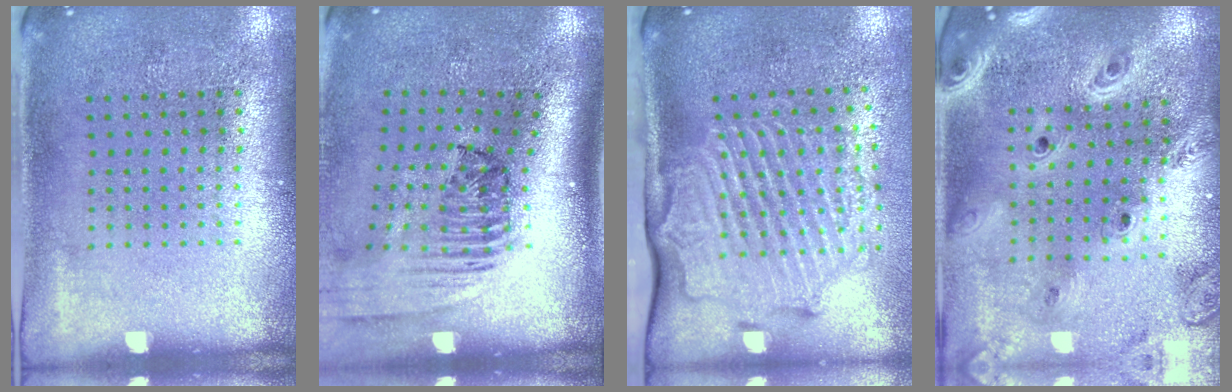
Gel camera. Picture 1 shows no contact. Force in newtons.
{"total": 2.4, "press": 1.7, "slide": 1.7}
{"total": 2.8, "press": 2.2, "slide": 1.8}
{"total": 3.2, "press": 2.6, "slide": 1.8}